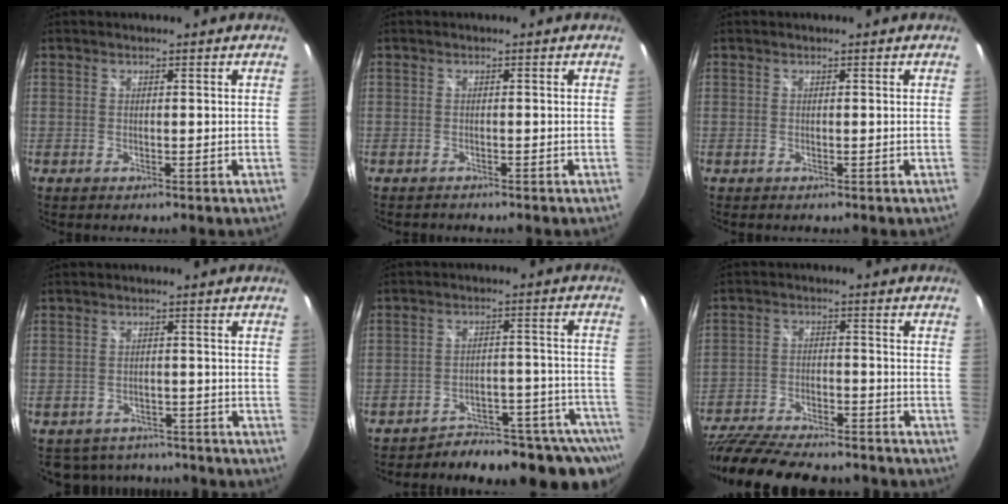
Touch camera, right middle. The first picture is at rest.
{"total": 0.9, "force": [-0.9, 0.1, 0.1], "torque": [-0.004, -0.005, -0.015]}
{"total": 0.0}
{"total": 9.4, "force": [-8.0, 4.5, 2.0], "torque": [-0.050, 0.010, -0.104]}
{"total": 18.9, "force": [-18.1, 2.9, 4.6], "torque": [-0.033, 0.012, -0.236]}
{"total": 22.7, "force": [-19.1, 6.5, 10.5], "torque": [-0.217, -0.034, -0.289]}